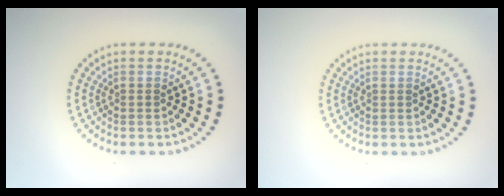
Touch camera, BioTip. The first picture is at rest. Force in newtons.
{"total": 0.0}